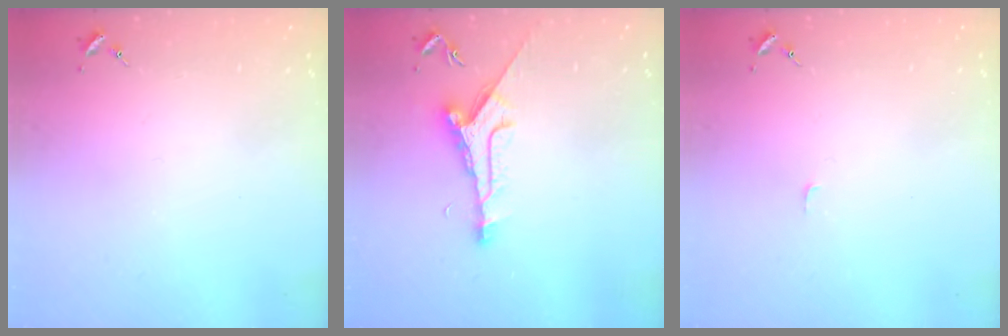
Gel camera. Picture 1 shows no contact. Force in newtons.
{"total": 9.2, "press": 9.2, "slide": 0.5}
{"total": 2.5, "press": 2.5, "slide": 0.3}